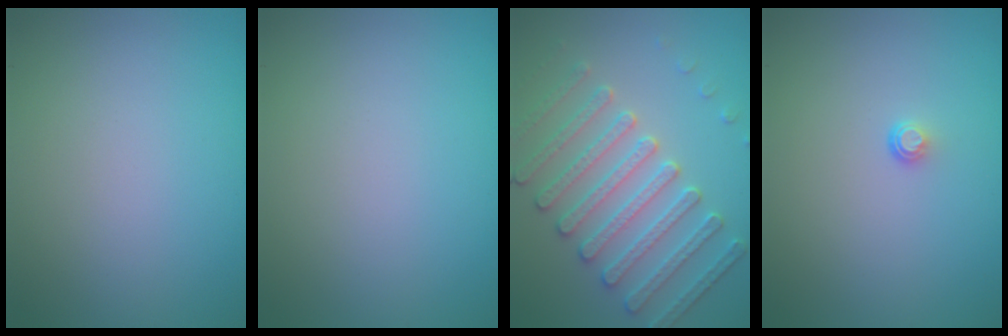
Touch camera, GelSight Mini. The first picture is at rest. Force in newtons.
{"total": 0.0}
{"total": 4.5, "press": 4.5, "slide": 0.6}
{"total": 0.7, "press": 0.4, "slide": 0.6}